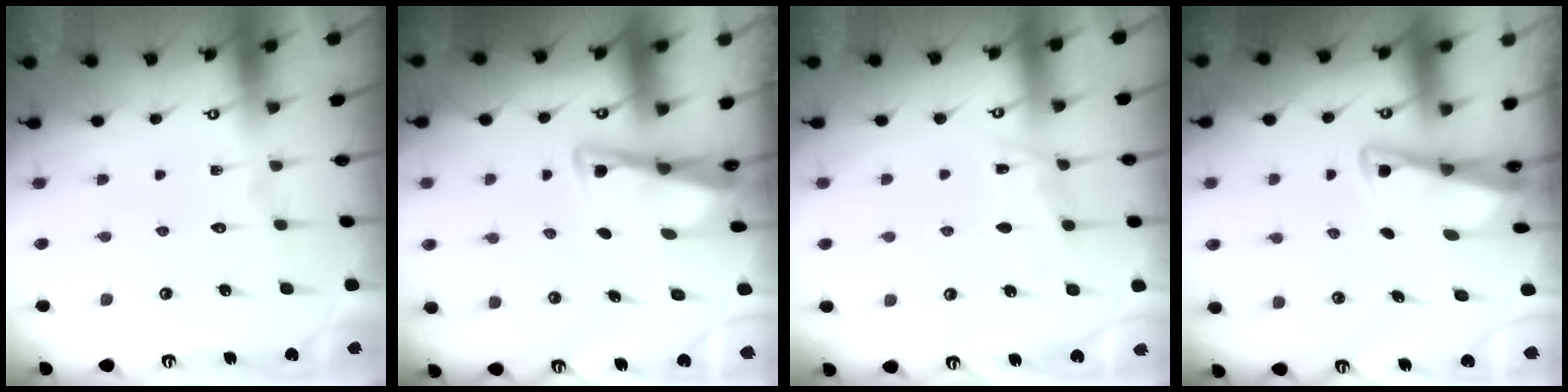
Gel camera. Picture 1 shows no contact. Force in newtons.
{"total": 3.1, "press": 3.1, "slide": 0.4}
{"total": 5.0, "press": 4.9, "slide": 0.5}
{"total": 3.0, "press": 3.0, "slide": 0.3}